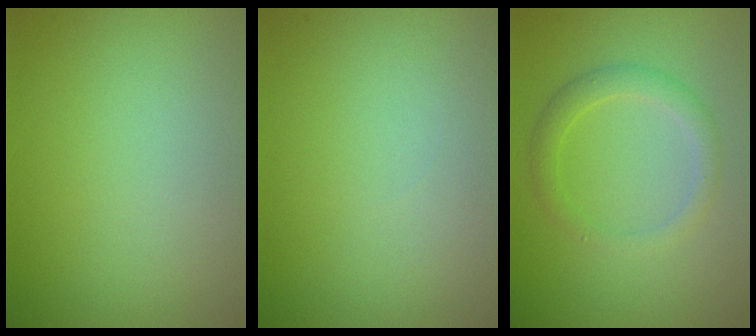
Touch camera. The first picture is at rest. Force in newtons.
{"total": 0.0}
{"total": 2.2, "press": 2.2, "slide": 0.1}